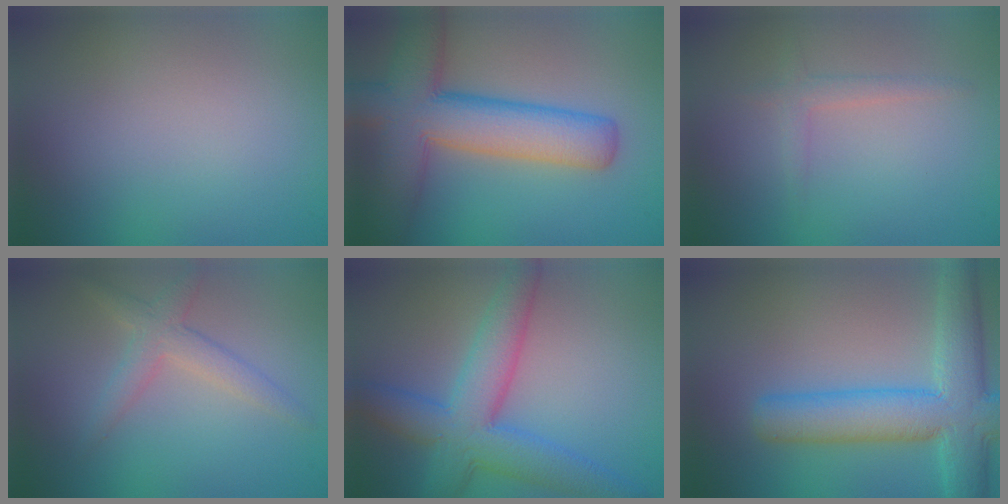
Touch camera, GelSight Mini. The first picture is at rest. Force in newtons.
{"total": 9.3, "press": 9.3, "slide": 0.4}
{"total": 1.3, "press": 1.3, "slide": 0.0}
{"total": 2.6, "press": 2.6, "slide": 0.2}
{"total": 7.0, "press": 7.0, "slide": 0.2}
{"total": 8.2, "press": 8.2, "slide": 0.6}